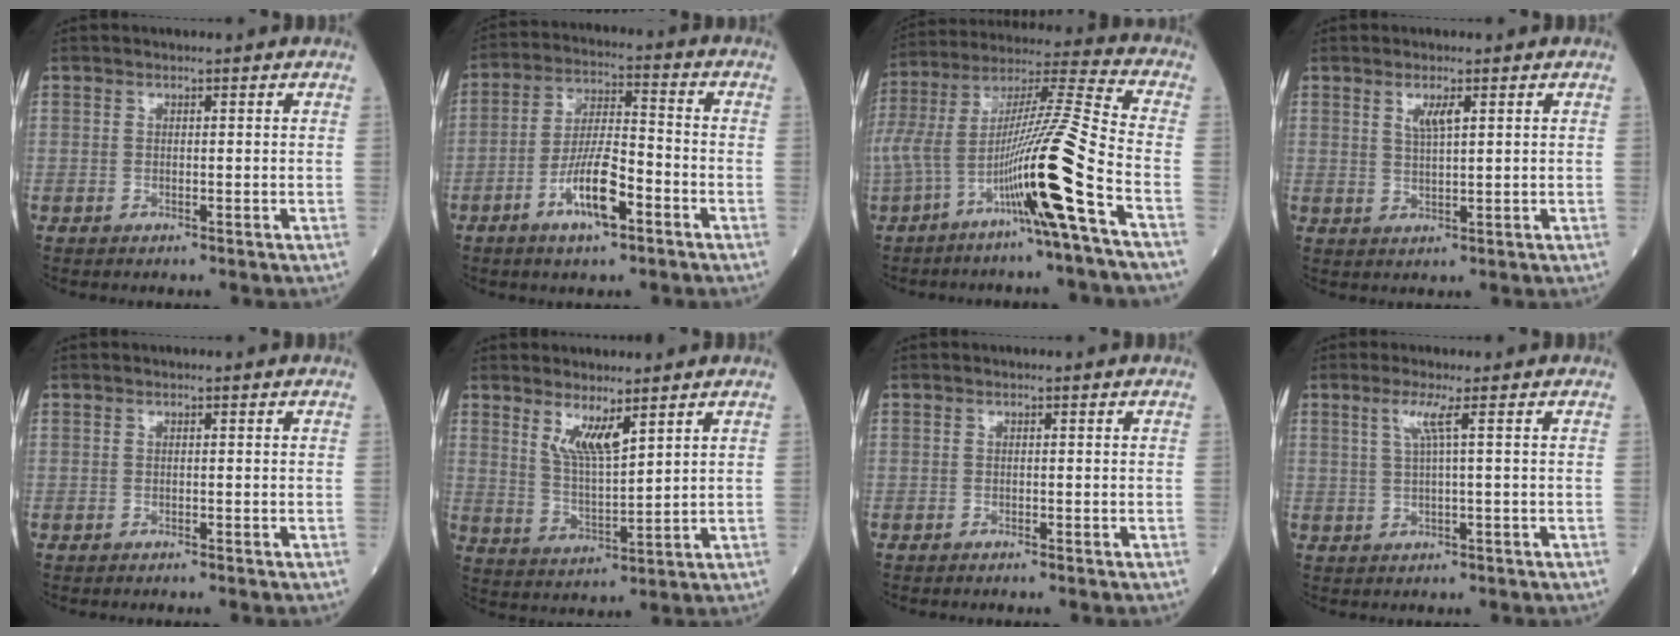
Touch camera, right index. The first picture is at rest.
{"total": 9.4, "force": [-4.5, 2.1, 7.9], "torque": [-0.158, 0.000, -0.082]}
{"total": 19.2, "force": [-8.3, -1.2, 17.3], "torque": [-0.363, 0.005, -0.158]}
{"total": 2.5, "force": [1.2, 0.3, 2.2], "torque": [-0.049, 0.000, 0.025]}
{"total": 1.0, "force": [-0.9, -0.1, 0.5], "torque": [-0.005, 0.000, -0.012]}
{"total": 5.6, "force": [3.6, 0.8, 4.2], "torque": [-0.088, -0.016, 0.075]}
{"total": 1.2, "force": [-1.1, -0.2, 0.5], "torque": [-0.008, 0.001, -0.014]}
{"total": 2.7, "force": [0.9, -0.8, 2.4], "torque": [-0.058, 0.002, 0.020]}